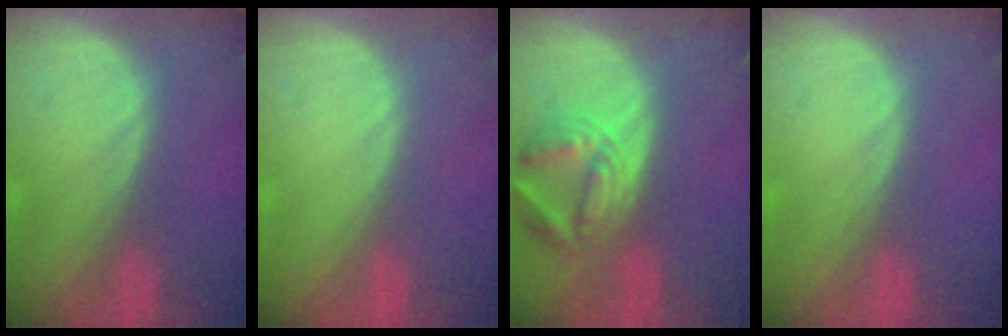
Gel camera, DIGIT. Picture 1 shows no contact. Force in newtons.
{"total": 0.0}
{"total": 7.0, "press": 6.4, "slide": 2.8}
{"total": 0.0}